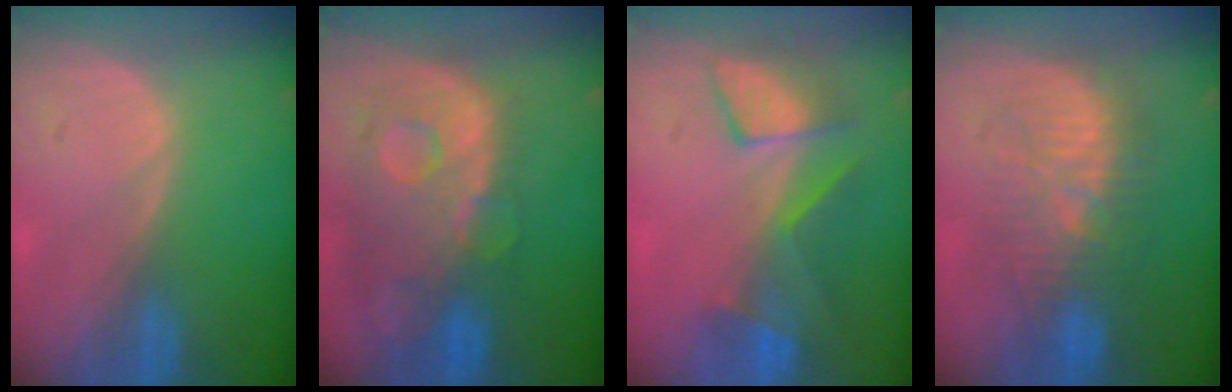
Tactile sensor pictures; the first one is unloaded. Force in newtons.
{"total": 12.5, "press": 10.3, "slide": 7.0}
{"total": 7.5, "press": 7.3, "slide": 1.5}
{"total": 9.6, "press": 9.5, "slide": 1.0}